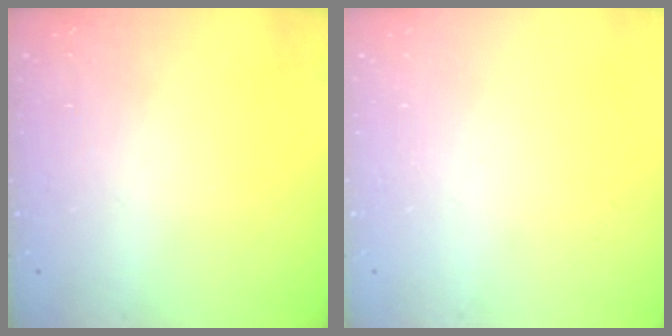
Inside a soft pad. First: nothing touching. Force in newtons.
{"total": 0.0}